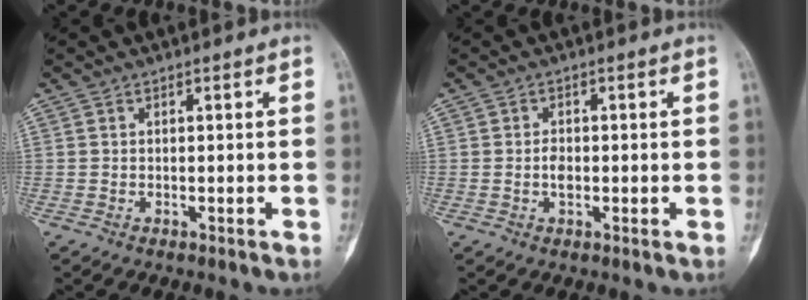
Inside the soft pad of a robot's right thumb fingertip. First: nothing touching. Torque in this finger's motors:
{"motor_torque": [0.62, 0.48, 0.27, 0.03, 0.00]}